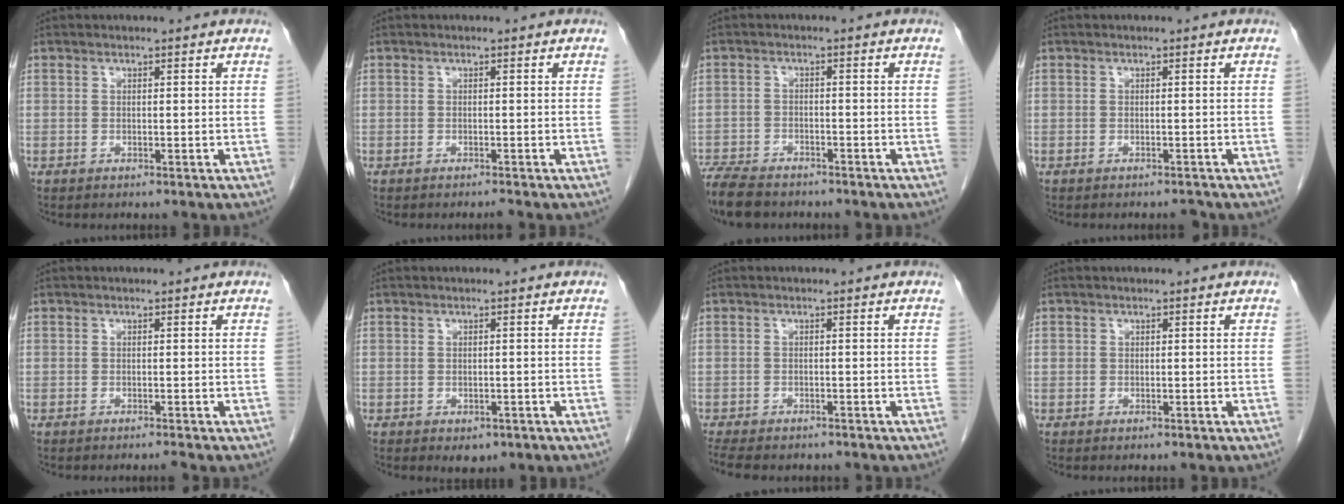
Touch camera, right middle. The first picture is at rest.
{"total": 0.5, "force": [-0.5, -0.1, 0.1], "torque": [-0.003, -0.001, -0.008]}
{"total": 8.3, "force": [-7.0, 2.9, 3.4], "torque": [-0.057, -0.014, -0.117]}
{"total": 0.8, "force": [-0.8, 0.1, 0.2], "torque": [-0.005, -0.001, -0.011]}
{"total": 0.6, "force": [-0.5, -0.3, 0.2], "torque": [-0.004, 0.000, -0.009]}
{"total": 2.3, "force": [-1.3, 1.4, 1.2], "torque": [-0.010, 0.001, -0.006]}
{"total": 8.4, "force": [-7.0, 3.0, 3.6], "torque": [-0.063, -0.003, -0.097]}
{"total": 0.6, "force": [-0.2, 0.6, 0.2], "torque": [-0.002, 0.003, -0.002]}